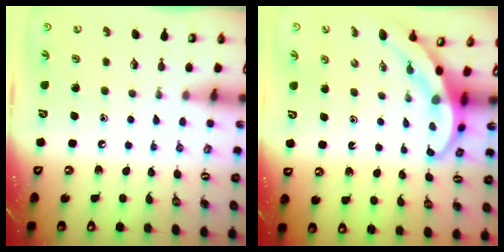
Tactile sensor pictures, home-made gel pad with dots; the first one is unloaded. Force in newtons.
{"total": 3.8, "press": 3.8, "slide": 0.2}